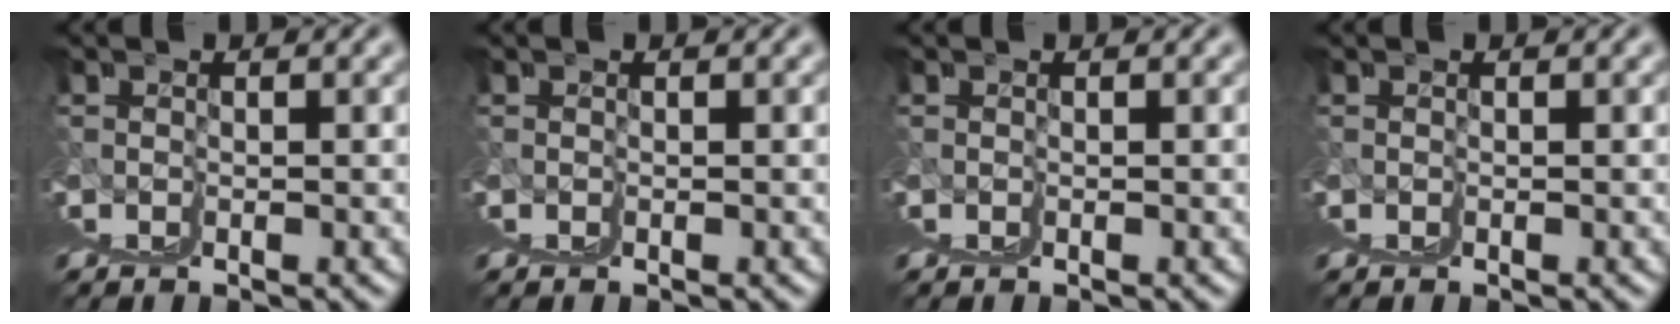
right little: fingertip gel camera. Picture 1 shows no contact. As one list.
[{"total": 0.0}, {"total": 0.0}, {"total": 0.0}]